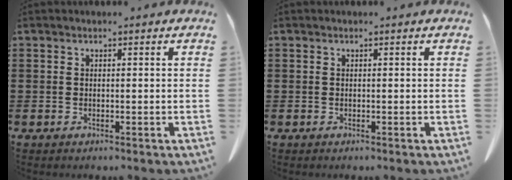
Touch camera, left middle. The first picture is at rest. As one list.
[{"total": 0.0}]